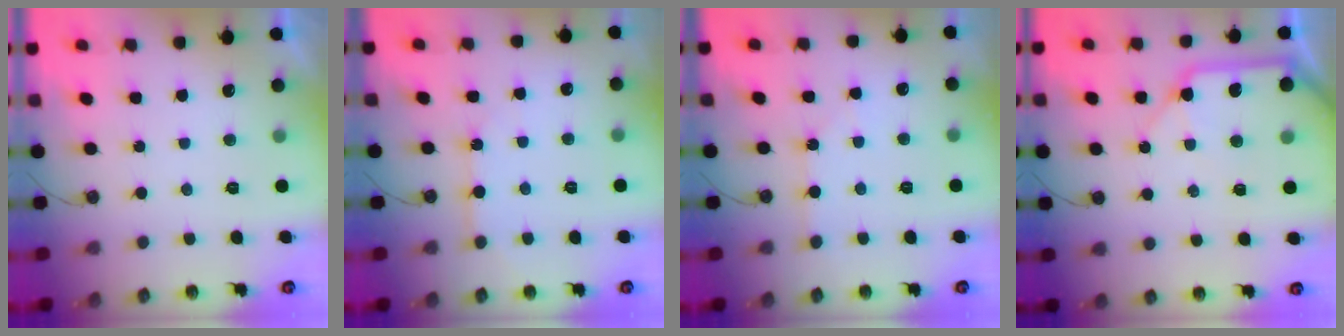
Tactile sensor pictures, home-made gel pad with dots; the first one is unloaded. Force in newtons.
{"total": 4.9, "press": 4.9, "slide": 0.4}
{"total": 0.9, "press": 0.9, "slide": 0.1}
{"total": 12.0, "press": 11.9, "slide": 1.6}